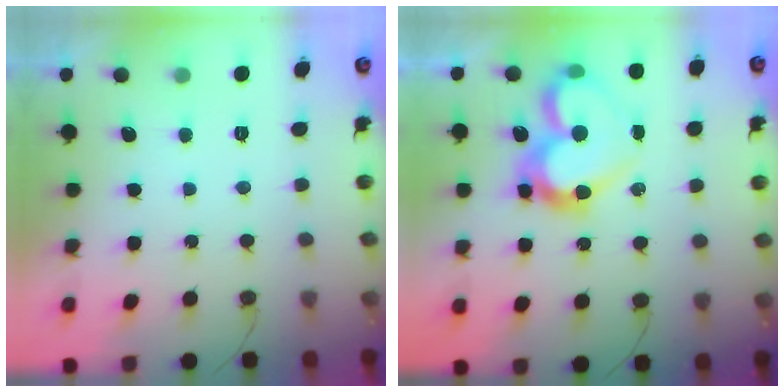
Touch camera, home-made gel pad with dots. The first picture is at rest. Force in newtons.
{"total": 16.1, "press": 15.9, "slide": 2.4}